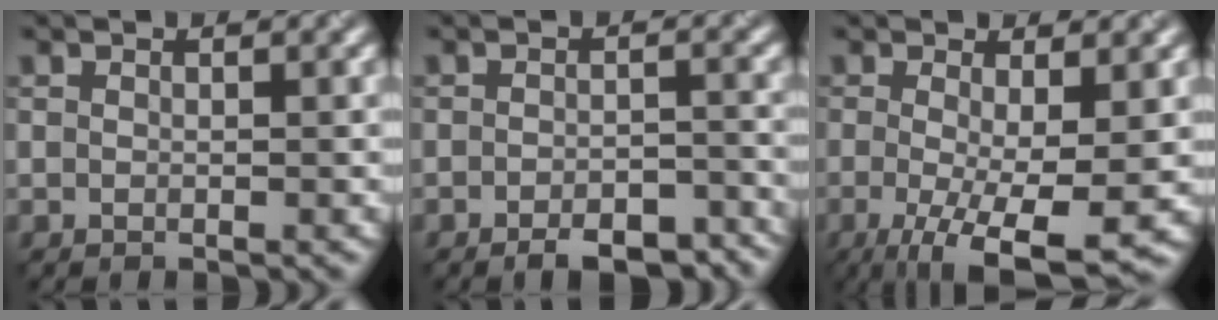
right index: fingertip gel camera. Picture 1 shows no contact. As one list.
[{"total": 4.6, "force": [-3.9, 0.9, 2.3], "torque": [-0.034, 0.003, -0.042]}, {"total": 7.6, "force": [-2.1, 2.0, 7.0], "torque": [-0.114, -0.007, -0.021]}]